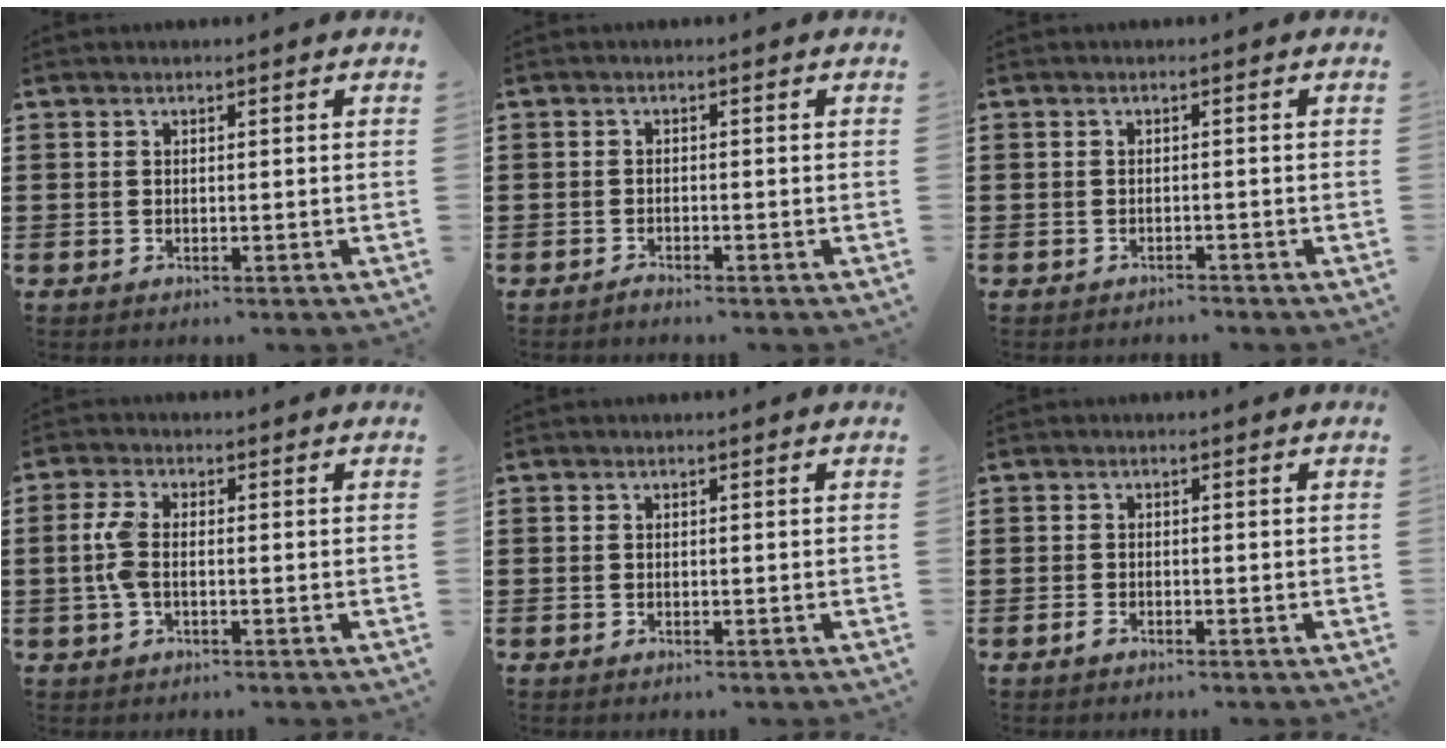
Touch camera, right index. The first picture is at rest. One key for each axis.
{"total": 1.0, "fx": -1.0, "fy": -0.1, "fz": 0.1, "tx": -0.005, "ty": -0.002, "tz": -0.019}
{"total": 1.1, "fx": -1.0, "fy": 0.2, "fz": 0.0, "tx": -0.005, "ty": 0.001, "tz": -0.023}
{"total": 4.0, "fx": -0.5, "fy": 1.8, "fz": 3.5, "tx": -0.092, "ty": -0.004, "tz": -0.018}
{"total": 0.0}
{"total": 1.1, "fx": -0.8, "fy": 0.3, "fz": 0.6, "tx": -0.022, "ty": -0.009, "tz": -0.017}